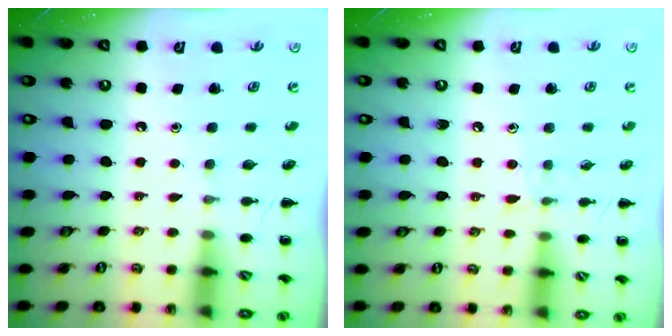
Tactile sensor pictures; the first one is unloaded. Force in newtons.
{"total": 6.4, "press": 6.1, "slide": 2.2}